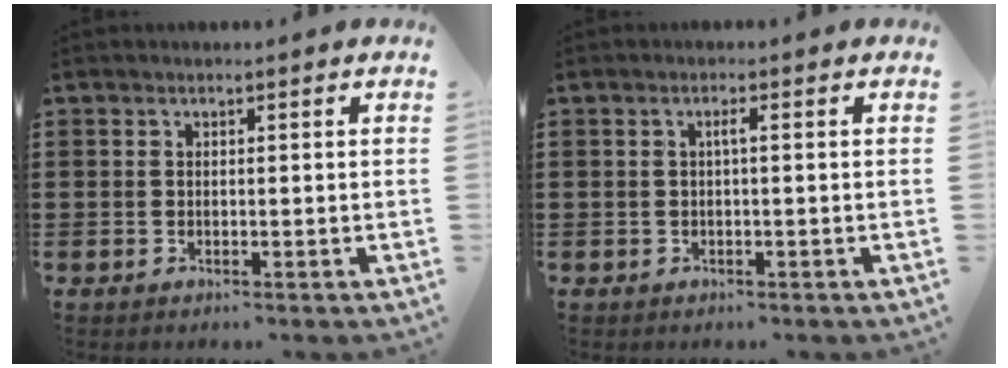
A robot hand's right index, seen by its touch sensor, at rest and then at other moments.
{"total": 1.2, "force": [-0.2, -0.1, 1.2], "torque": [-0.022, -0.001, -0.006]}